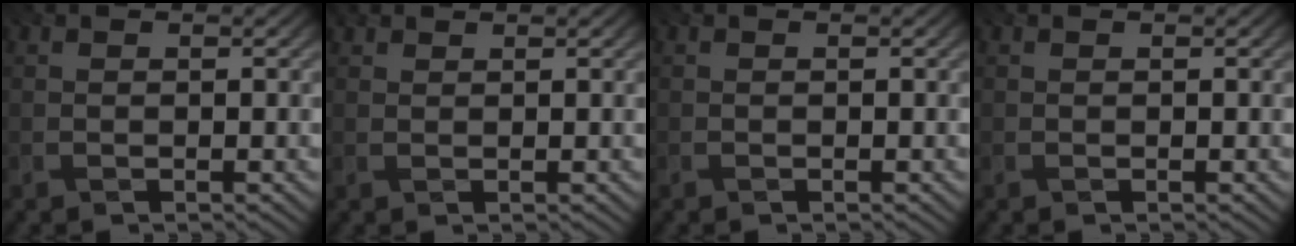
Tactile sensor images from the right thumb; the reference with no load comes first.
{"total": 1.4, "force": [1.2, 0.6, 0.6], "torque": [-0.014, 0.000, 0.018]}
{"total": 0.0}
{"total": 0.0}